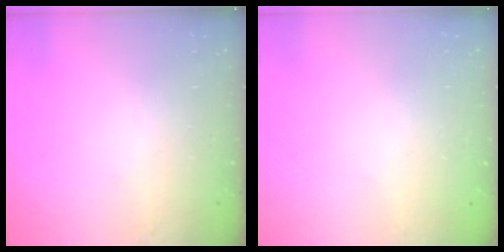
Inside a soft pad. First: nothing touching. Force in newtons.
{"total": 0.0}